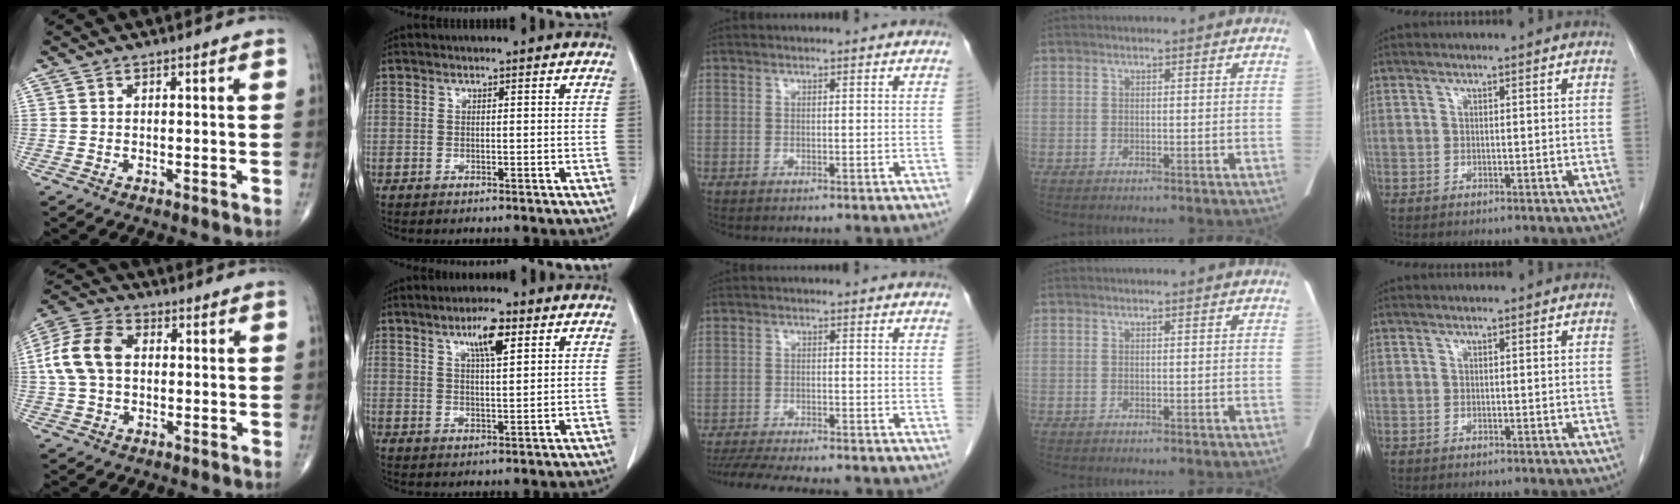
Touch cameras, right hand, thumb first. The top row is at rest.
{"thumb": {"total": 10.9, "force": [0.7, 7.5, 7.8], "torque": [-0.160, 0.029, 0.008]}, "index": {"total": 5.7, "force": [3.0, 1.1, 4.7], "torque": [-0.083, 0.002, 0.050]}, "middle": {"total": 13.6, "force": [-12.1, 1.8, 5.9], "torque": [-0.102, -0.019, -0.169]}}